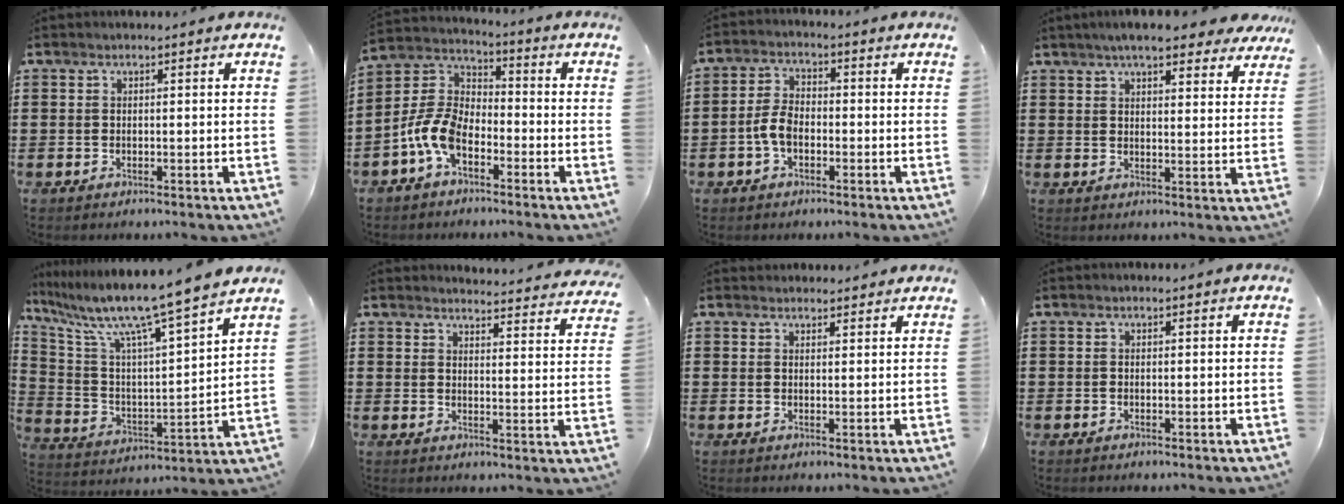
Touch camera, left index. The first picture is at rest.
{"total": 8.7, "force": [-4.8, 4.6, 5.6], "torque": [-0.162, -0.002, -0.106]}
{"total": 4.6, "force": [-1.5, 2.6, 3.5], "torque": [-0.091, -0.001, -0.036]}
{"total": 6.6, "force": [5.7, 1.1, 3.1], "torque": [-0.071, -0.009, 0.102]}
{"total": 10.3, "force": [8.7, -0.6, 5.4], "torque": [-0.142, -0.071, 0.137]}
{"total": 3.4, "force": [3.4, 0.0, 0.3], "torque": [-0.014, -0.029, 0.056]}
{"total": 1.7, "force": [1.7, 0.5, -0.1], "torque": [-0.004, 0.002, 0.033]}
{"total": 0.0}